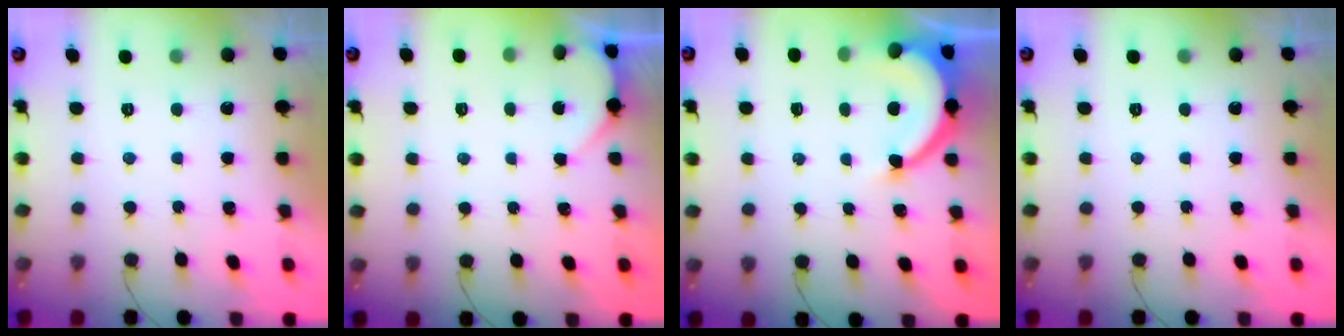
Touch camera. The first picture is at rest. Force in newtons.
{"total": 1.8, "press": 1.8, "slide": 0.2}
{"total": 9.0, "press": 8.9, "slide": 0.7}
{"total": 0.0}